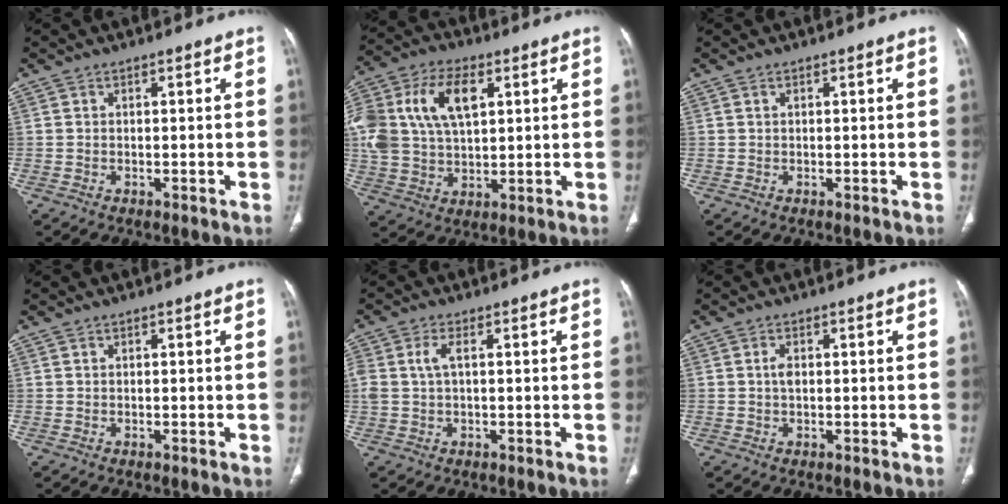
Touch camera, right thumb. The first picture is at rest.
{"total": 21.8, "force": [6.3, 13.5, 15.9], "torque": [-0.357, 0.024, 0.119]}
{"total": 0.0}
{"total": 0.0}
{"total": 3.6, "force": [0.7, 1.7, 3.0], "torque": [-0.087, 0.013, 0.016]}
{"total": 1.6, "force": [0.1, 0.9, 1.3], "torque": [-0.025, 0.001, 0.001]}